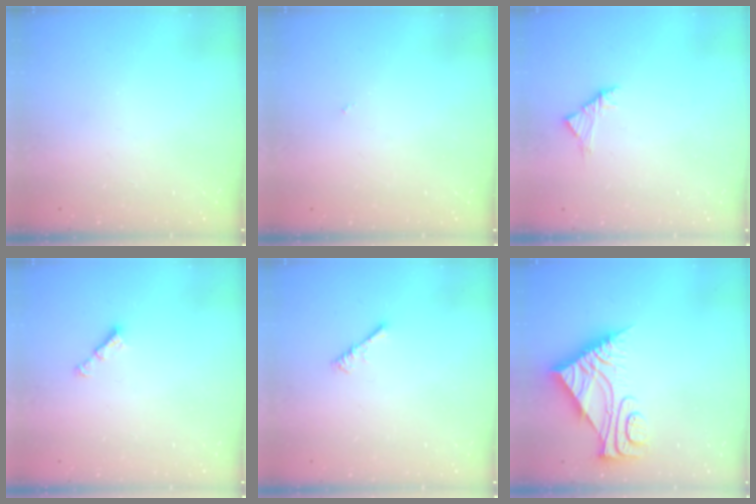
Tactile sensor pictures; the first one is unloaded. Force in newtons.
{"total": 0.0}
{"total": 2.8, "press": 2.6, "slide": 0.8}
{"total": 3.0, "press": 2.9, "slide": 0.5}
{"total": 0.9, "press": 0.9, "slide": 0.3}
{"total": 8.3, "press": 8.3, "slide": 0.5}